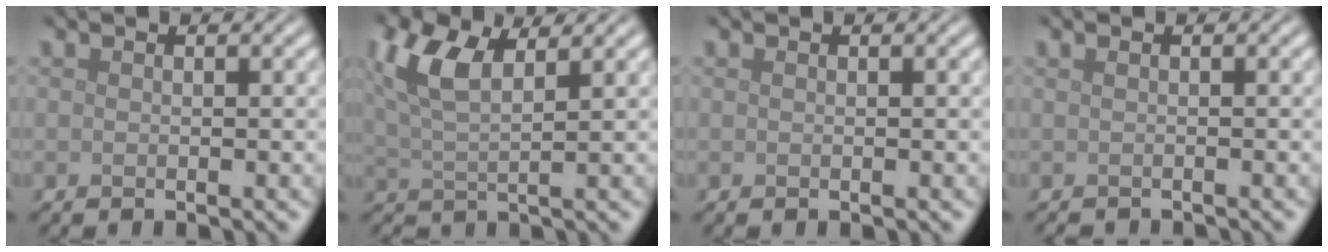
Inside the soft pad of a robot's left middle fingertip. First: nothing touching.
{"total": 6.5, "force": [3.1, 2.9, 4.9], "torque": [-0.117, 0.015, 0.058]}
{"total": 0.0}
{"total": 1.2, "force": [-1.0, 0.3, 0.6], "torque": [-0.001, -0.005, -0.020]}